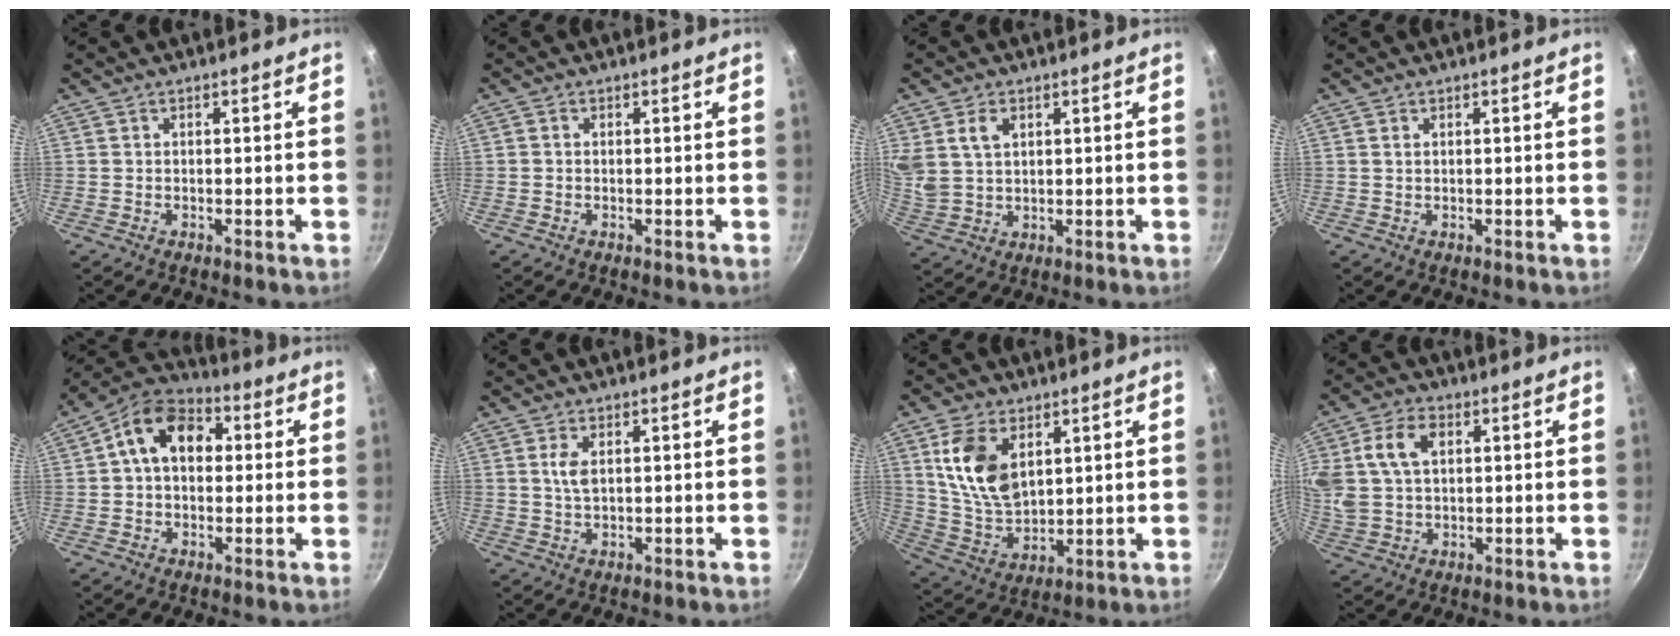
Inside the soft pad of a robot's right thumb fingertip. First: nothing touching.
{"total": 0.5, "force": [0.0, 0.5, 0.2], "torque": [-0.004, 0.003, -0.002]}
{"total": 6.8, "force": [2.7, 4.7, 4.2], "torque": [-0.072, -0.010, 0.061]}
{"total": 0.5, "force": [0.3, 0.3, 0.3], "torque": [-0.006, 0.001, 0.005]}
{"total": 12.2, "force": [2.0, 8.7, 8.3], "torque": [-0.100, 0.027, 0.012]}
{"total": 3.0, "force": [0.8, 1.5, 2.5], "torque": [-0.047, -0.004, 0.017]}
{"total": 13.3, "force": [4.7, 8.2, 9.4], "torque": [-0.163, -0.029, 0.103]}
{"total": 13.6, "force": [3.5, 9.3, 9.3], "torque": [-0.195, 0.016, 0.064]}